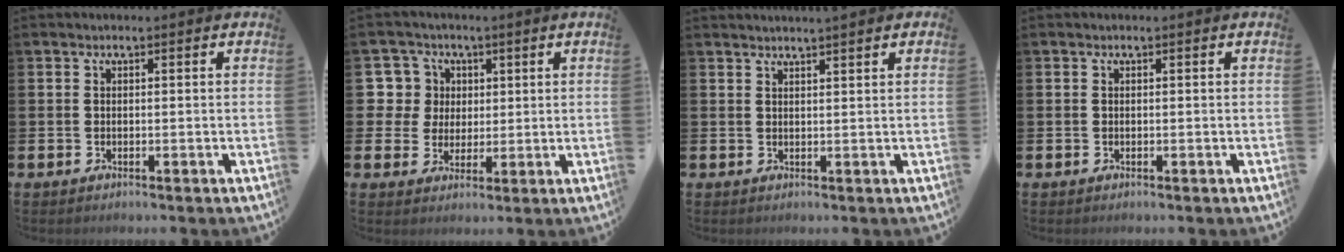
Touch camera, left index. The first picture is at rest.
{"total": 6.1, "force": [2.4, 5.5, 0.7], "torque": [-0.030, 0.006, 0.042]}
{"total": 1.9, "force": [1.9, -0.3, 0.2], "torque": [0.002, -0.009, 0.032]}
{"total": 0.0}